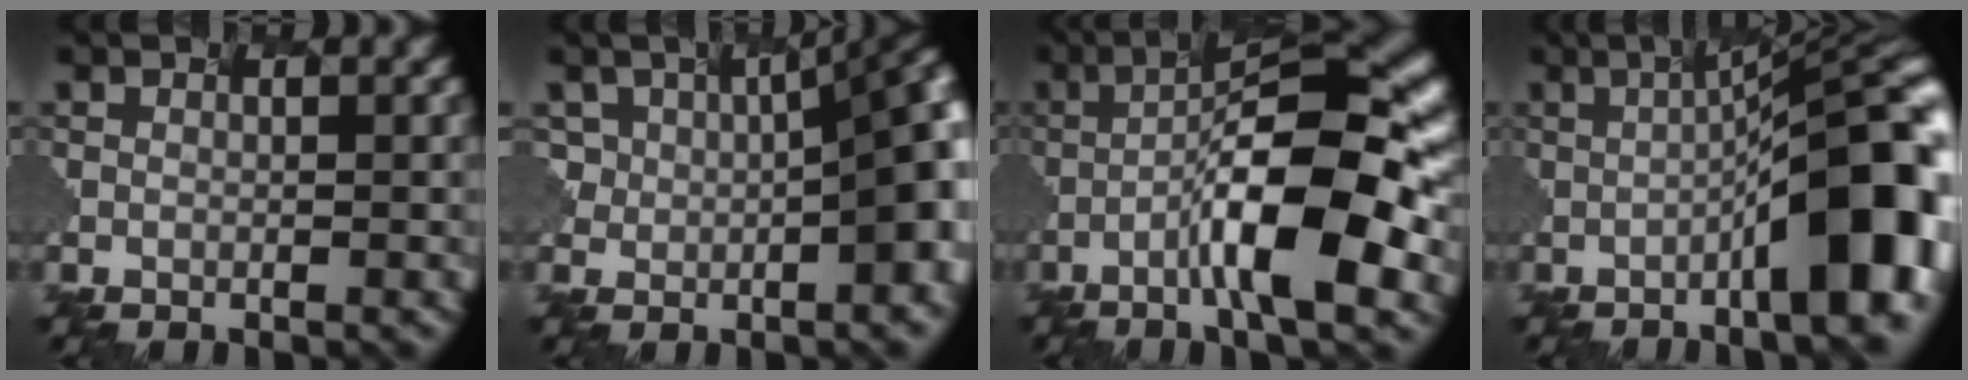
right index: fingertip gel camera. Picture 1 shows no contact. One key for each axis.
{"total": 8.8, "fx": 0.6, "fy": 3.5, "fz": 8.1, "tx": -0.120, "ty": 0.011, "tz": 0.017}
{"total": 9.6, "fx": -2.9, "fy": 1.5, "fz": 9.1, "tx": -0.156, "ty": 0.014, "tz": -0.046}
{"total": 11.3, "fx": -2.4, "fy": 2.3, "fz": 10.8, "tx": -0.140, "ty": 0.011, "tz": -0.032}